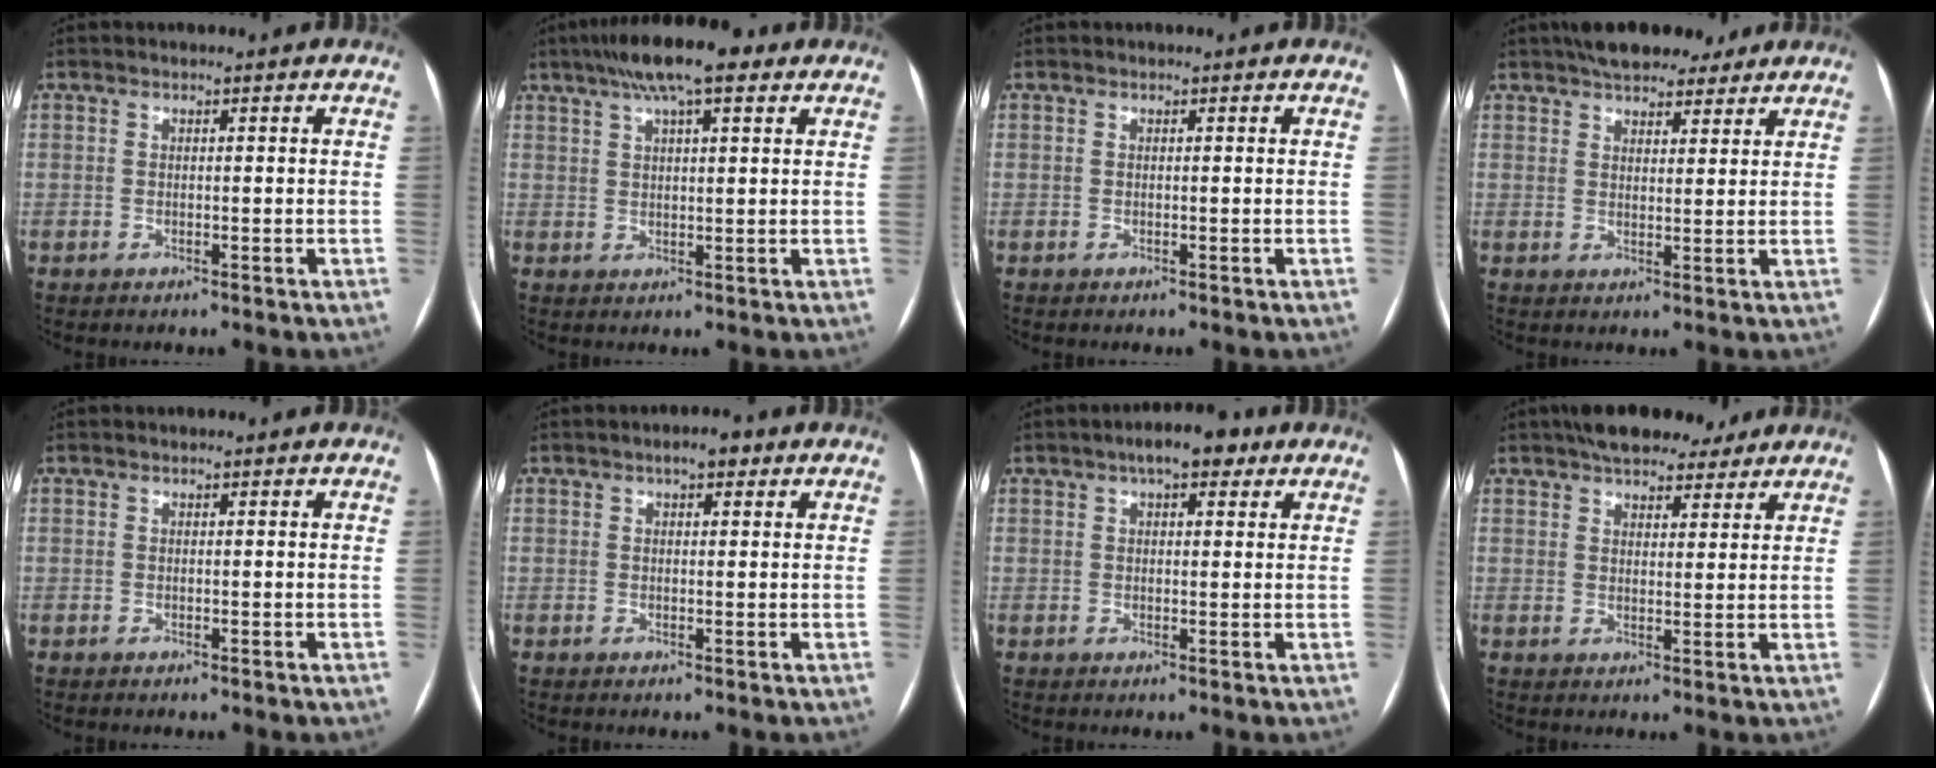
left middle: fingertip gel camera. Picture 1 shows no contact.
{"total": 10.9, "force": [6.9, 2.3, 8.1], "torque": [-0.136, 0.036, 0.109]}
{"total": 0.0}
{"total": 9.3, "force": [7.5, 3.5, 4.2], "torque": [-0.053, 0.022, 0.111]}
{"total": 0.0}
{"total": 2.6, "force": [1.5, 1.1, 1.9], "torque": [-0.028, 0.011, 0.019]}
{"total": 5.9, "force": [3.4, 2.2, 4.3], "torque": [-0.064, 0.021, 0.045]}
{"total": 9.9, "force": [8.1, 3.7, 4.5], "torque": [-0.055, 0.025, 0.116]}